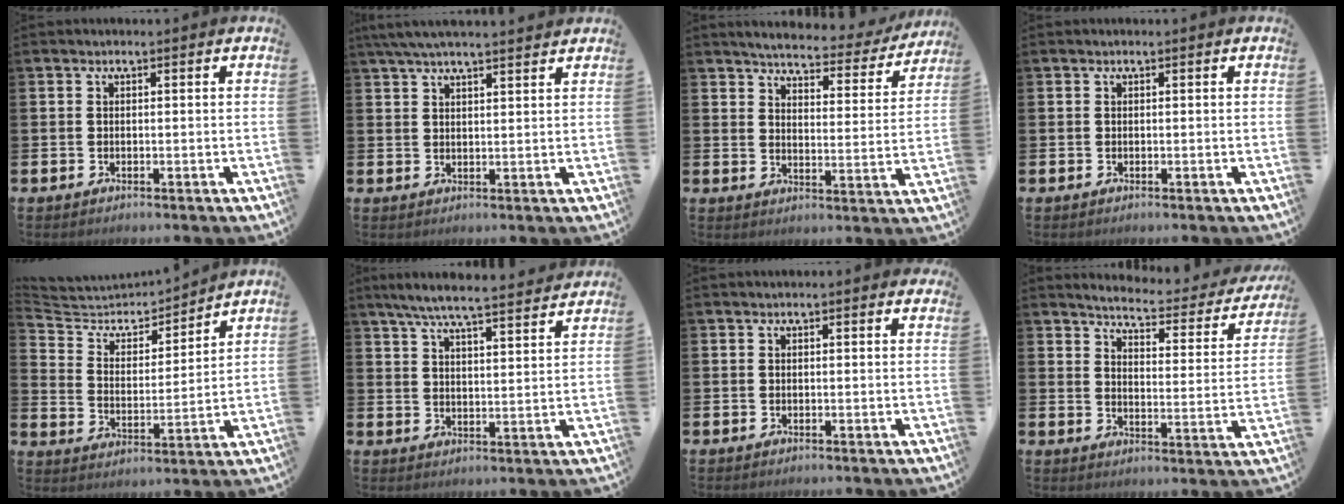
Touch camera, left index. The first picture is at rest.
{"total": 4.8, "force": [4.4, 0.4, 2.0], "torque": [-0.042, -0.010, 0.079]}
{"total": 4.3, "force": [4.1, 0.7, 1.1], "torque": [-0.033, -0.035, 0.061]}
{"total": 0.0}
{"total": 5.7, "force": [5.4, 2.0, 0.6], "torque": [-0.047, -0.051, 0.089]}
{"total": 7.3, "force": [6.8, 0.3, 2.6], "torque": [-0.063, -0.039, 0.119]}
{"total": 0.6, "force": [0.5, 0.0, 0.3], "torque": [0.008, -0.005, 0.005]}
{"total": 4.5, "force": [4.2, 0.5, 1.4], "torque": [-0.040, -0.039, 0.063]}